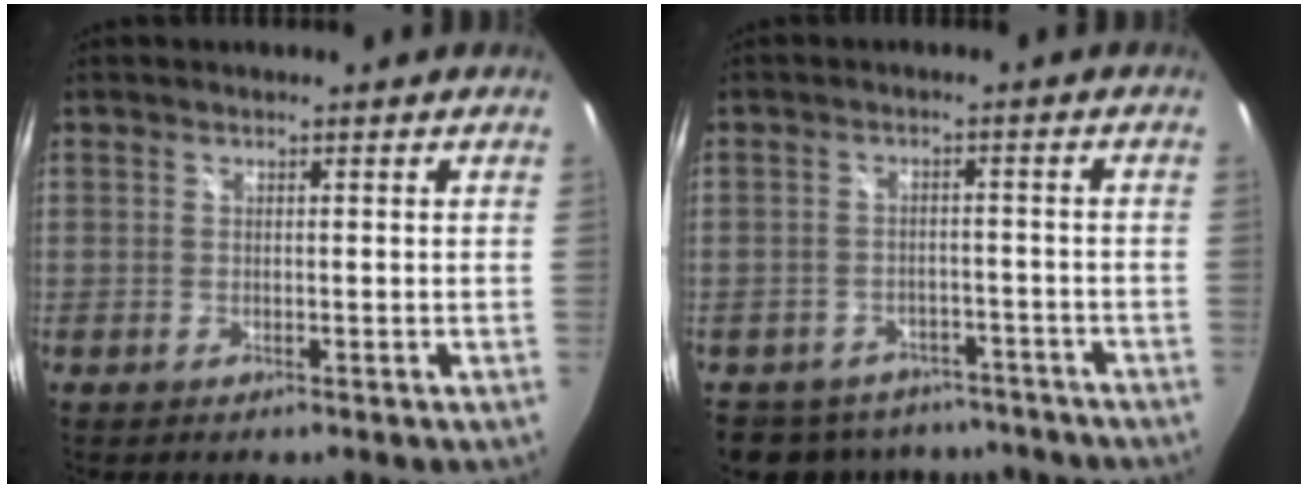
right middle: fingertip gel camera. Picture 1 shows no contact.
{"total": 13.1, "force": [-10.5, 7.0, 3.5], "torque": [-0.089, 0.017, -0.130]}